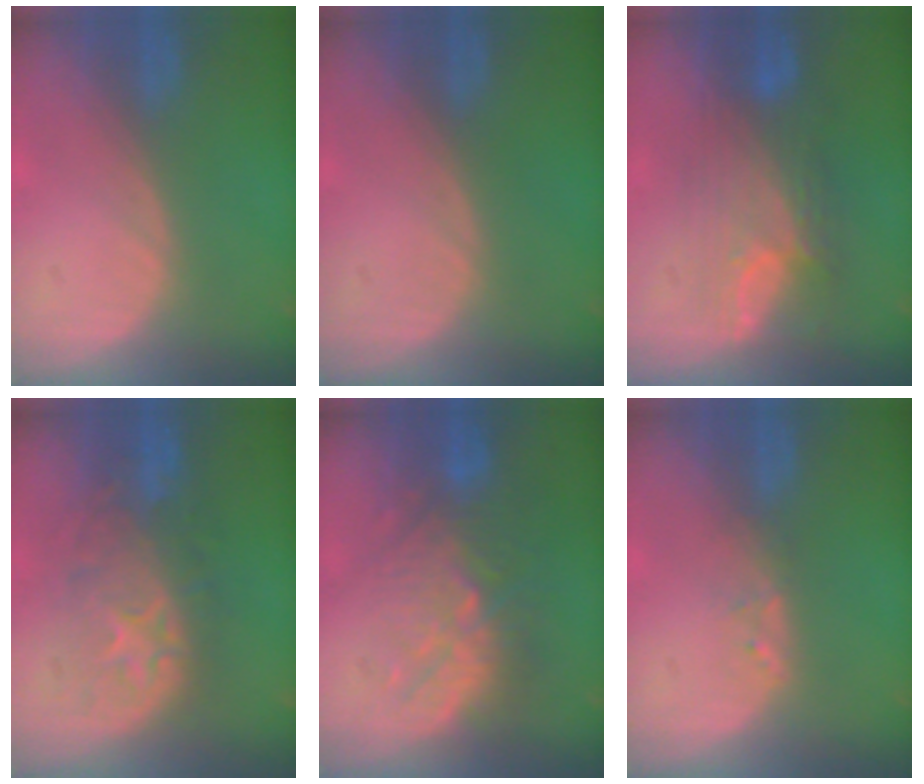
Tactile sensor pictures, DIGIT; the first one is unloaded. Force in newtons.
{"total": 0.0}
{"total": 7.3, "press": 7.1, "slide": 1.3}
{"total": 9.0, "press": 8.7, "slide": 2.3}
{"total": 9.1, "press": 9.0, "slide": 1.6}
{"total": 1.2, "press": 1.1, "slide": 0.2}